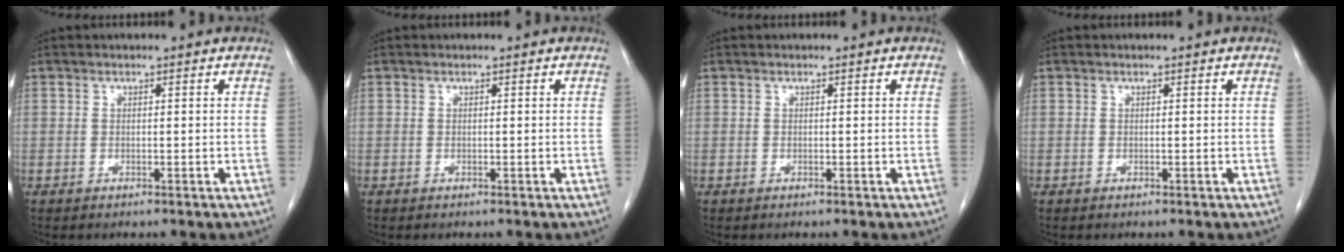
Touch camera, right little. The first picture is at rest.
{"total": 0.0}
{"total": 0.0}
{"total": 0.0}